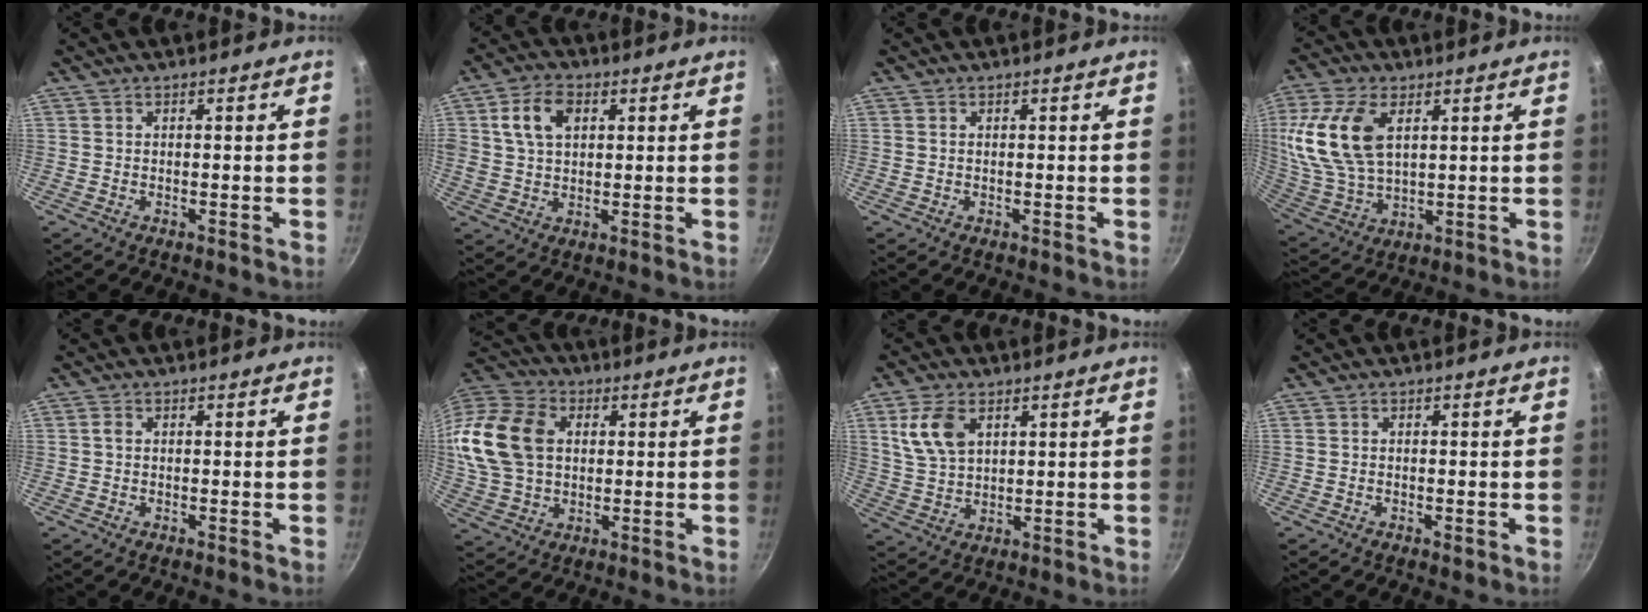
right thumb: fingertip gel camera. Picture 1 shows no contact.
{"total": 8.4, "force": [2.5, 5.6, 5.7], "torque": [-0.095, 0.005, 0.041]}
{"total": 0.0}
{"total": 17.0, "force": [4.9, 9.8, 13.0], "torque": [-0.264, -0.015, 0.102]}
{"total": 0.9, "force": [0.0, 0.6, 0.6], "torque": [-0.012, 0.004, -0.001]}
{"total": 18.3, "force": [2.8, 13.5, 11.9], "torque": [-0.222, 0.018, 0.050]}
{"total": 8.8, "force": [3.5, 5.4, 6.1], "torque": [-0.111, -0.011, 0.073]}
{"total": 0.9, "force": [-0.4, 0.4, 0.7], "torque": [-0.012, 0.001, -0.006]}